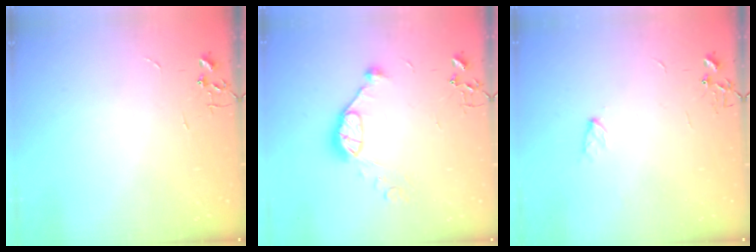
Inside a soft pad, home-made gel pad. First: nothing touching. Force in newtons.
{"total": 11.1, "press": 11.0, "slide": 0.6}
{"total": 3.5, "press": 3.4, "slide": 0.6}